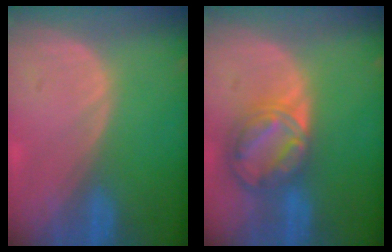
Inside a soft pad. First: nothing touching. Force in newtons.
{"total": 8.5, "press": 7.2, "slide": 4.5}